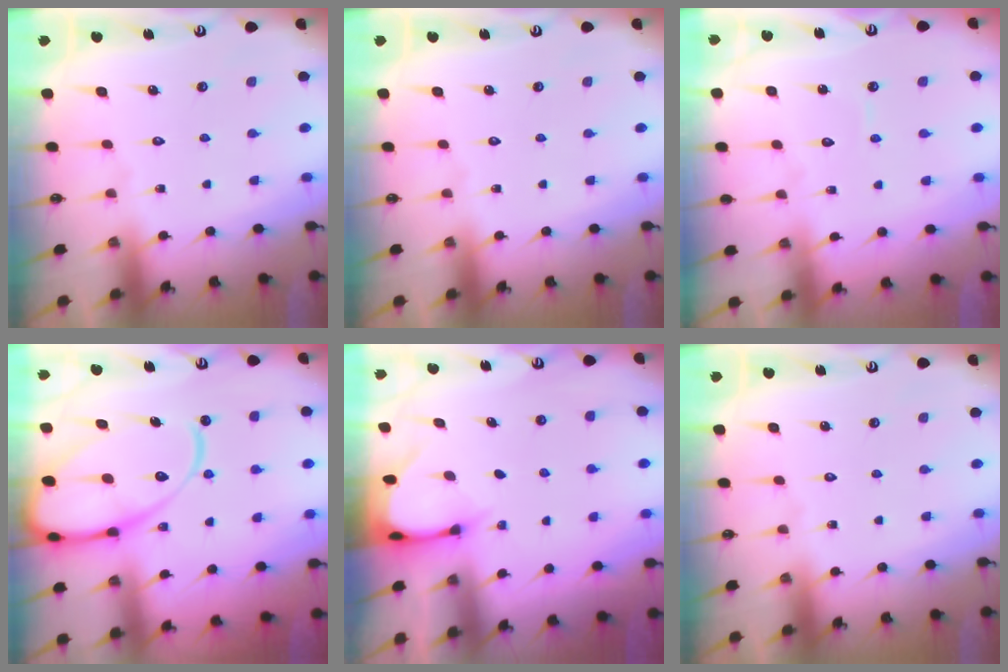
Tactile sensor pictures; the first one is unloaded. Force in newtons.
{"total": 0.0}
{"total": 4.2, "press": 4.2, "slide": 0.4}
{"total": 18.3, "press": 18.2, "slide": 2.0}
{"total": 2.9, "press": 2.8, "slide": 0.3}
{"total": 0.0}